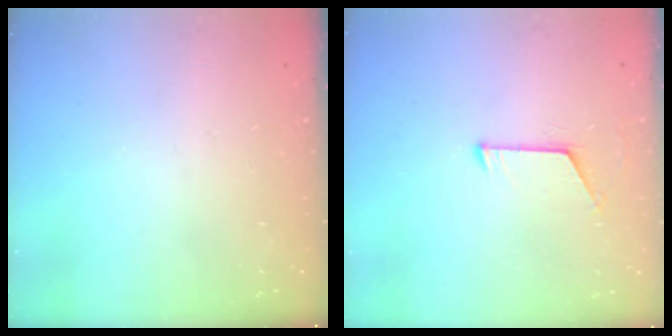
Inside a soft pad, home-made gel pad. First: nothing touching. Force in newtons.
{"total": 6.4, "press": 6.4, "slide": 0.6}